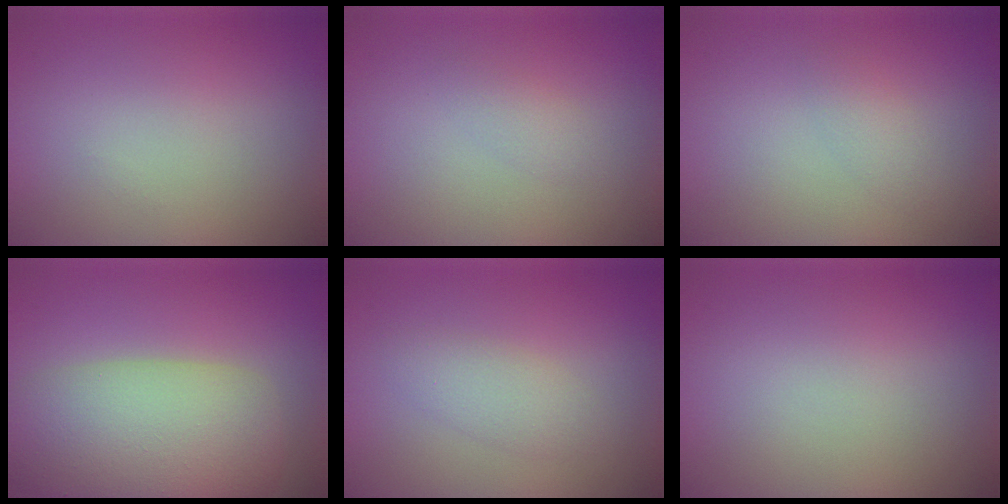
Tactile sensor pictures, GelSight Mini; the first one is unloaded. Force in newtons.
{"total": 1.1, "press": 1.1, "slide": 0.0}
{"total": 1.1, "press": 1.1, "slide": 0.0}
{"total": 8.8, "press": 8.8, "slide": 0.4}
{"total": 2.0, "press": 2.0, "slide": 0.1}
{"total": 0.0}